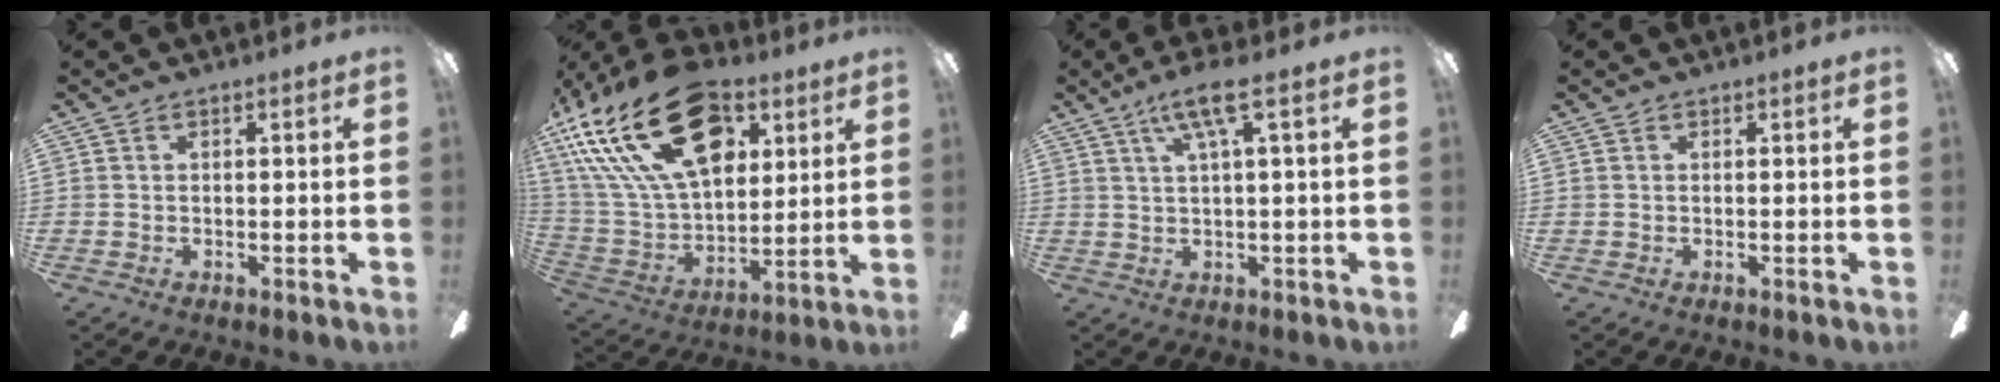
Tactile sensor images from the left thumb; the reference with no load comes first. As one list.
[{"total": 29.8, "force": [13.7, 17.2, 20.1], "torque": [-0.385, -0.063, 0.241]}, {"total": 8.3, "force": [4.0, 1.6, 7.1], "torque": [-0.133, -0.003, 0.067]}, {"total": 0.0}]